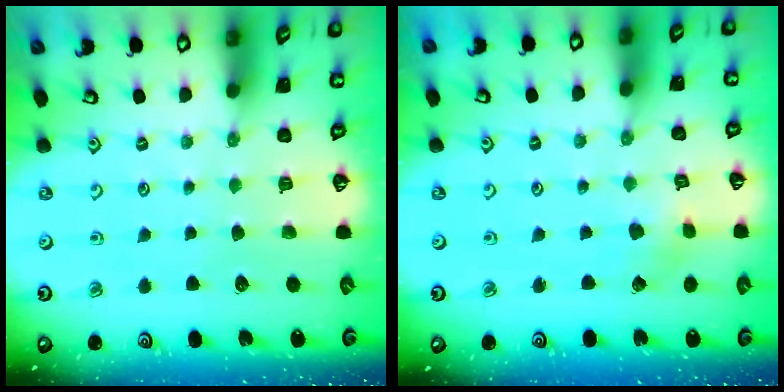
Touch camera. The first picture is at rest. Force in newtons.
{"total": 2.5, "press": 2.5, "slide": 0.3}